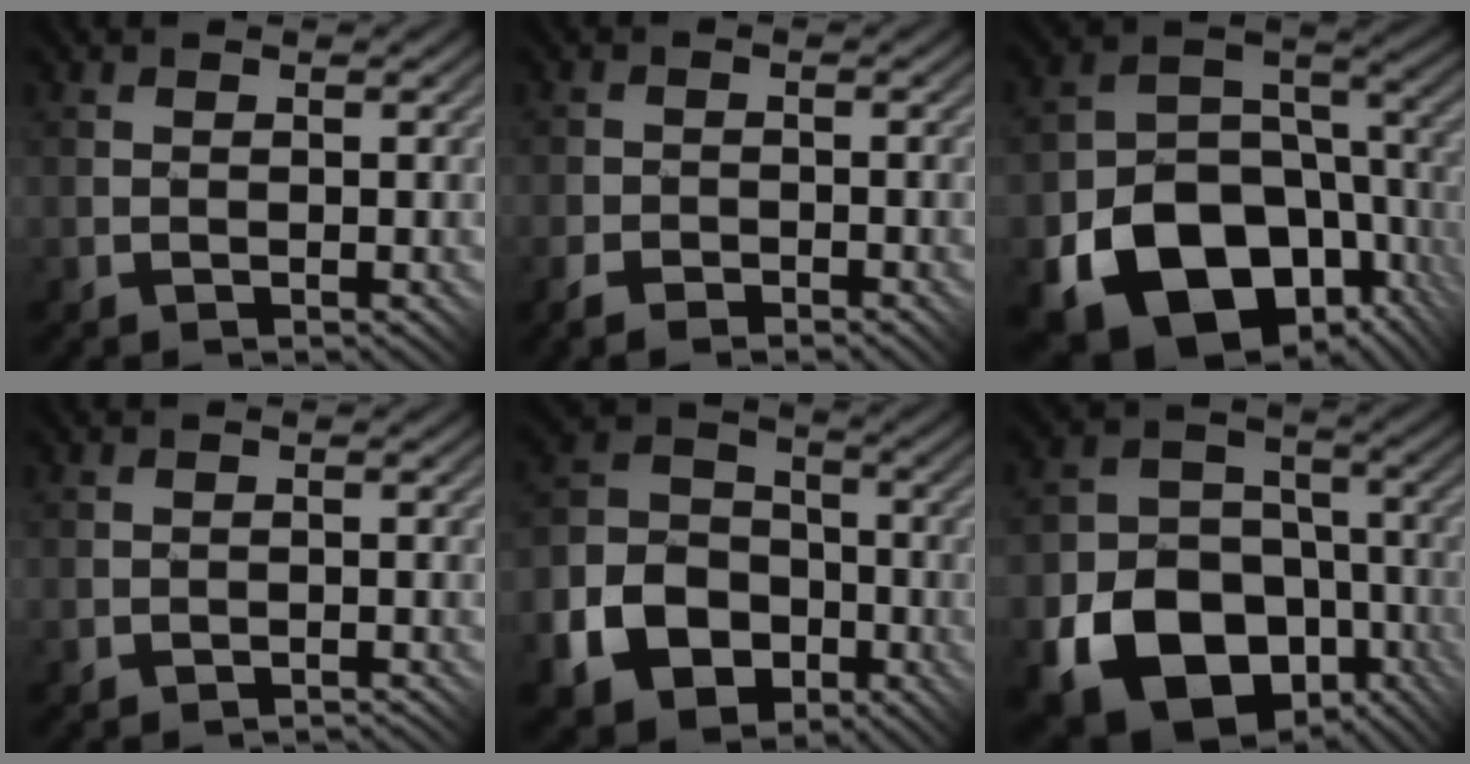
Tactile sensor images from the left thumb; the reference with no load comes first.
{"total": 2.7, "force": [-2.0, 1.3, 1.2], "torque": [-0.022, -0.003, -0.041]}
{"total": 19.4, "force": [-8.9, 13.8, 10.3], "torque": [-0.205, -0.034, -0.117]}
{"total": 1.0, "force": [-0.8, -0.4, -0.6], "torque": [0.012, 0.007, -0.021]}
{"total": 12.9, "force": [-6.5, 9.5, 5.8], "torque": [-0.164, -0.035, -0.122]}
{"total": 17.8, "force": [-8.7, 13.3, 7.9], "torque": [-0.155, -0.046, -0.148]}